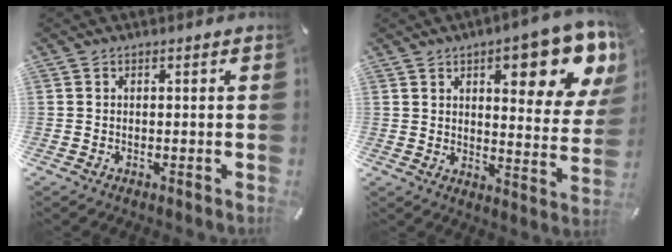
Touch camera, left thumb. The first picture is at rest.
{"total": 15.1, "force": [8.7, 5.1, 11.3], "torque": [-0.142, -0.052, 0.136]}